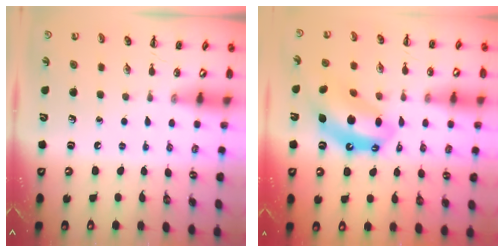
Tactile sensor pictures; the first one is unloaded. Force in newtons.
{"total": 12.5, "press": 12.0, "slide": 3.5}